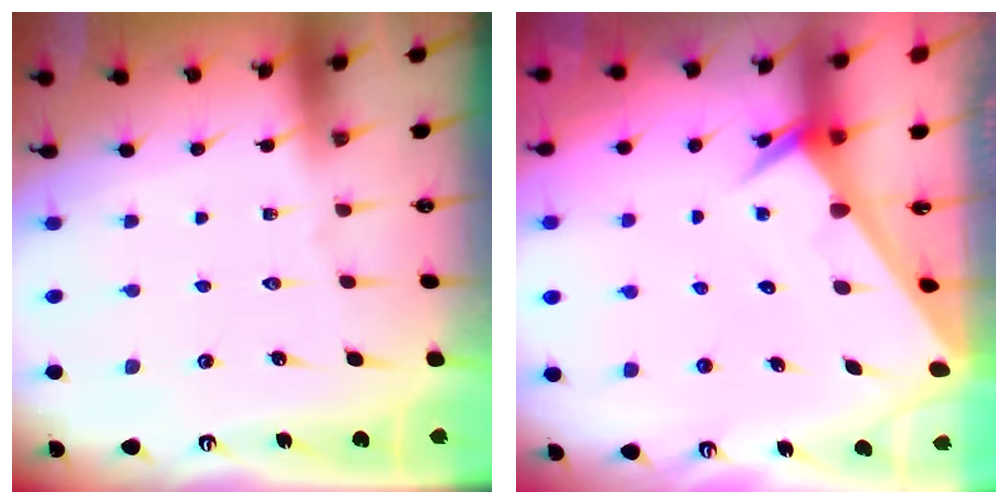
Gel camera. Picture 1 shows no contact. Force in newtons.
{"total": 2.9, "press": 2.9, "slide": 0.0}